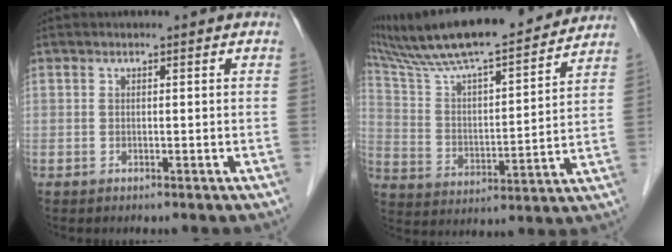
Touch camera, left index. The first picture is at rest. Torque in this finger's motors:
{"motor_torque": [-0.78, -1.36, 0.08, 0.07]}